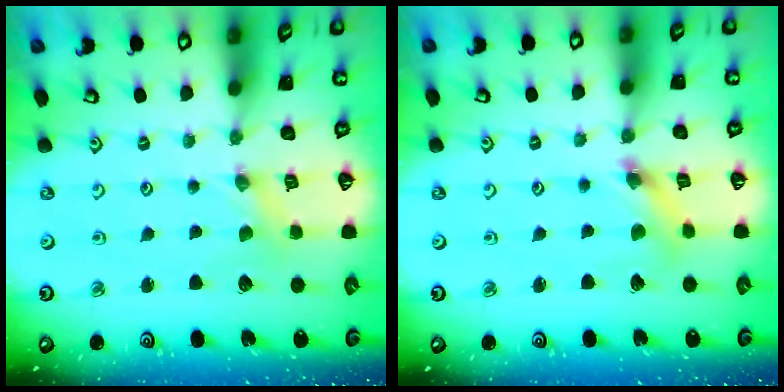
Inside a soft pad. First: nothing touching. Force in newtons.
{"total": 4.8, "press": 4.8, "slide": 0.5}